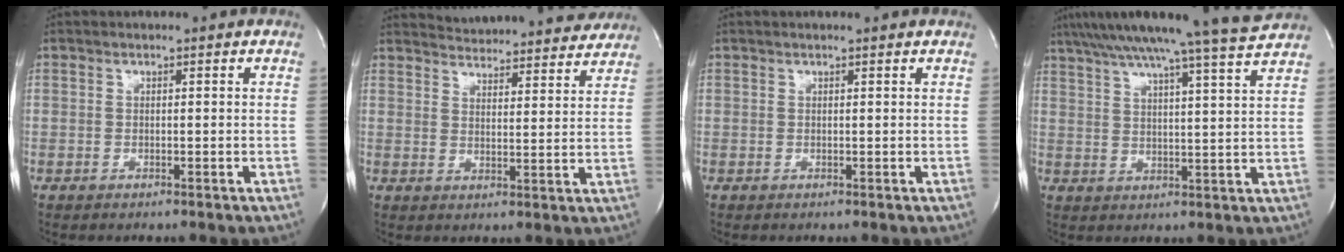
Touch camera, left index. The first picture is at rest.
{"total": 18.3, "force": [17.5, 2.8, 4.3], "torque": [-0.061, -0.012, 0.223]}
{"total": 1.6, "force": [1.4, -0.1, 0.6], "torque": [-0.012, 0.011, 0.018]}
{"total": 17.2, "force": [15.1, -2.0, 8.1], "torque": [-0.140, -0.016, 0.209]}